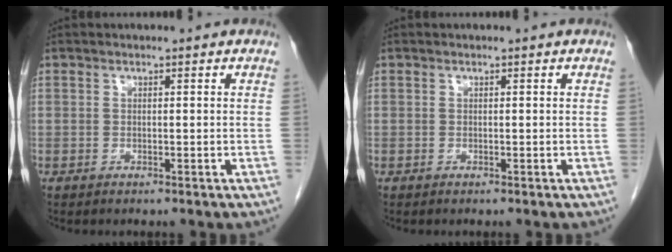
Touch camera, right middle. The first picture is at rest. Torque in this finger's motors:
{"motor_torque": [0.13, -0.14, 0.00, 0.01]}